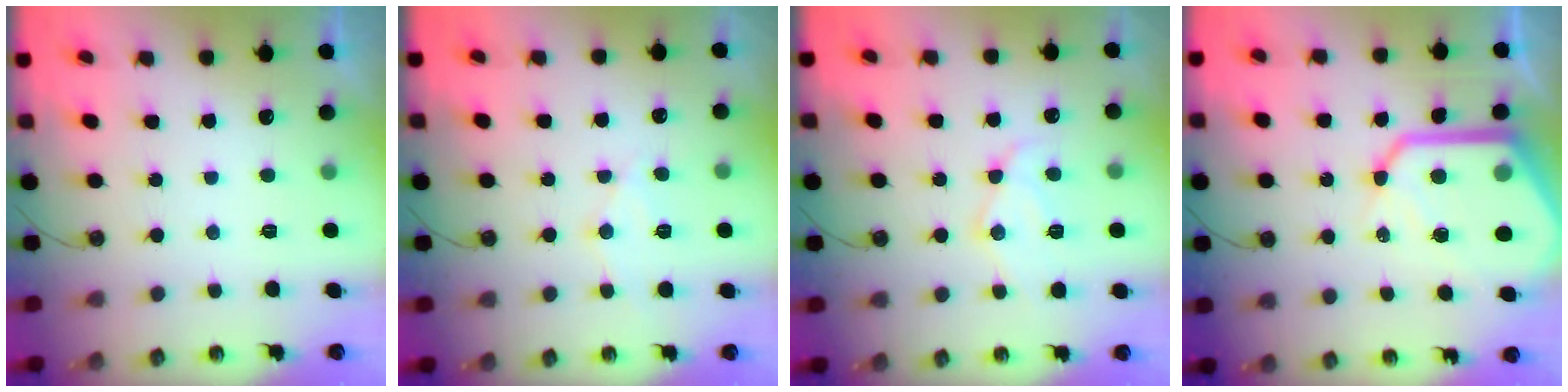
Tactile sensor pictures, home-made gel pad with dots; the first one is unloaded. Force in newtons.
{"total": 9.1, "press": 9.1, "slide": 0.6}
{"total": 12.4, "press": 12.3, "slide": 1.0}
{"total": 20.8, "press": 20.6, "slide": 2.3}